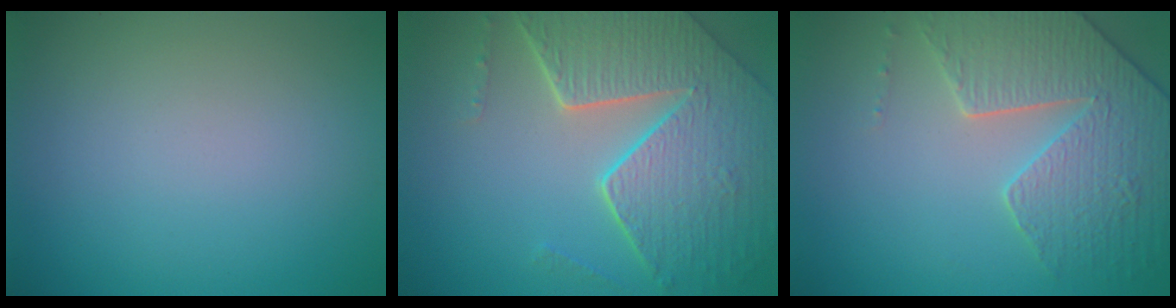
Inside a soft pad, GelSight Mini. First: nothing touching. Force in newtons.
{"total": 8.4, "press": 6.0, "slide": 5.9}
{"total": 5.0, "press": 4.8, "slide": 1.3}